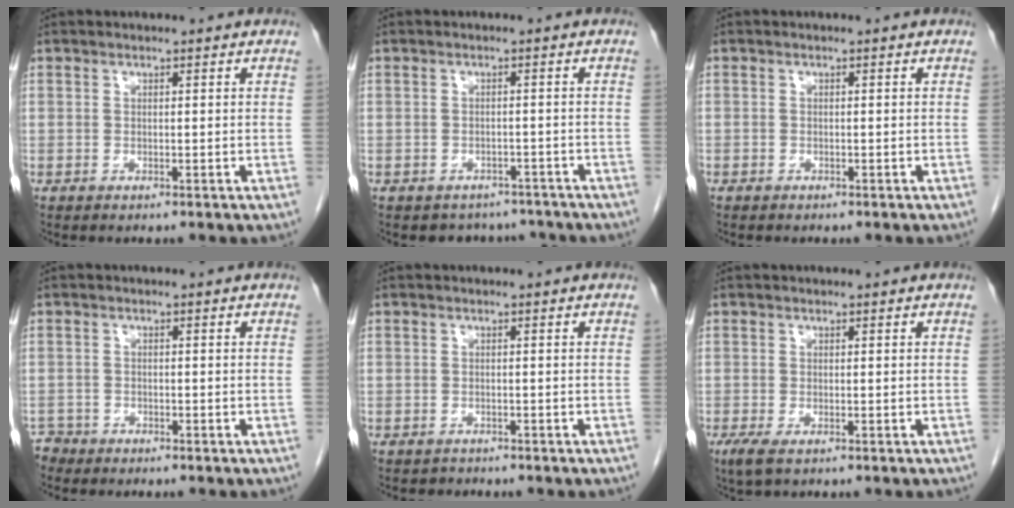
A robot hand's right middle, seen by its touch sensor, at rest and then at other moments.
{"total": 5.3, "force": [-4.6, 2.7, 0.0], "torque": [0.007, 0.010, -0.053]}
{"total": 0.5, "force": [-0.4, 0.4, 0.0], "torque": [-0.009, 0.002, -0.008]}
{"total": 1.7, "force": [-1.5, 0.4, -0.6], "torque": [0.008, -0.003, -0.031]}
{"total": 0.8, "force": [-0.8, 0.3, -0.2], "torque": [-0.008, -0.003, -0.015]}
{"total": 2.1, "force": [-1.2, 0.5, 1.7], "torque": [-0.042, -0.010, -0.019]}